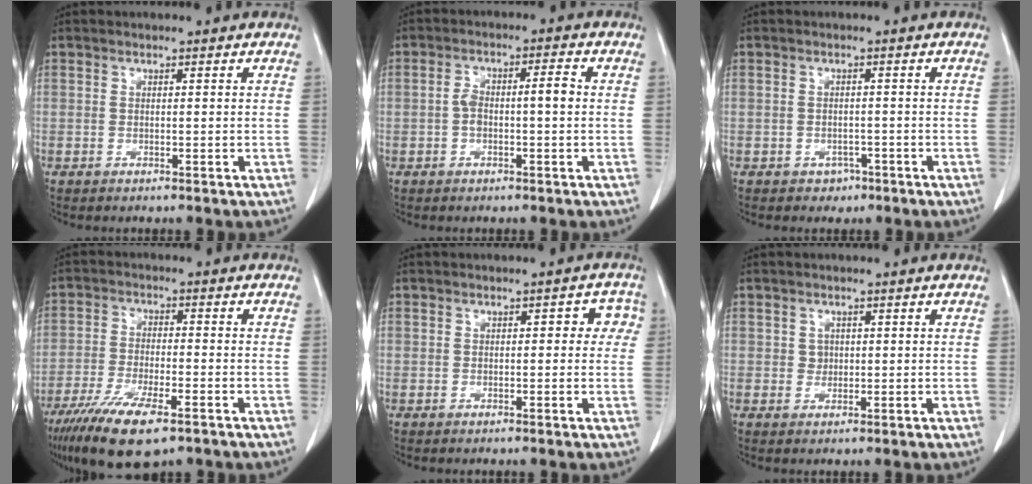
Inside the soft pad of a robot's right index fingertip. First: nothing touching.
{"total": 4.9, "force": [-0.3, 1.5, 4.7], "torque": [-0.093, 0.026, -0.004]}
{"total": 1.9, "force": [-1.1, 1.6, 0.4], "torque": [-0.003, 0.006, -0.009]}
{"total": 12.1, "force": [-8.0, 2.8, 8.7], "torque": [-0.156, -0.026, -0.132]}
{"total": 3.3, "force": [0.3, 1.8, 2.7], "torque": [-0.018, 0.023, -0.002]}
{"total": 1.4, "force": [0.2, 1.3, 0.4], "torque": [-0.005, 0.000, 0.006]}